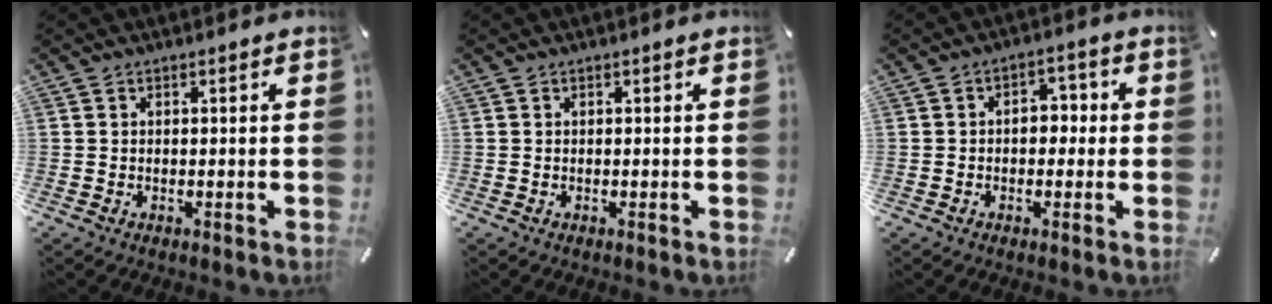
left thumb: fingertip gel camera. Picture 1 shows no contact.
{"total": 0.0}
{"total": 5.1, "force": [-0.4, 3.5, 3.6], "torque": [-0.047, 0.006, -0.017]}